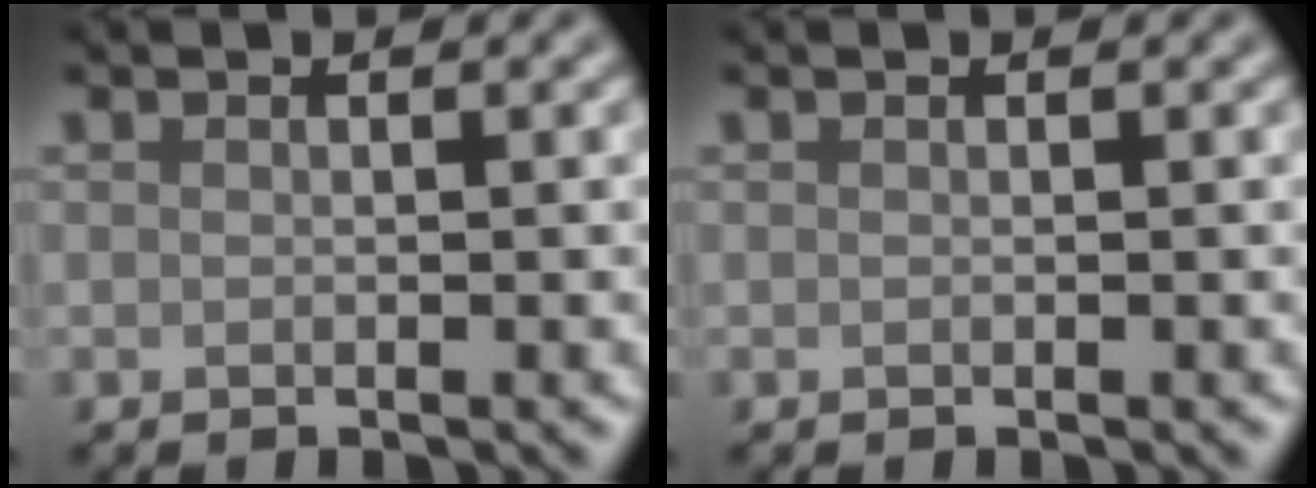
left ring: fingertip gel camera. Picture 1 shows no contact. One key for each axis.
{"total": 0.0}